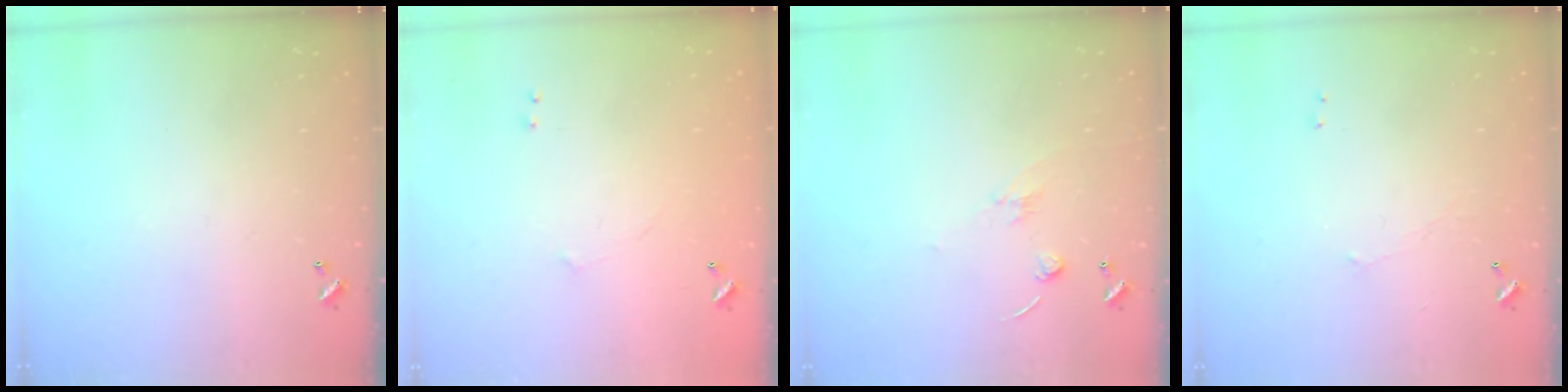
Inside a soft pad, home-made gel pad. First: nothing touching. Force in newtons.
{"total": 6.3, "press": 6.3, "slide": 0.7}
{"total": 2.3, "press": 2.3, "slide": 0.5}
{"total": 0.7, "press": 0.5, "slide": 0.5}